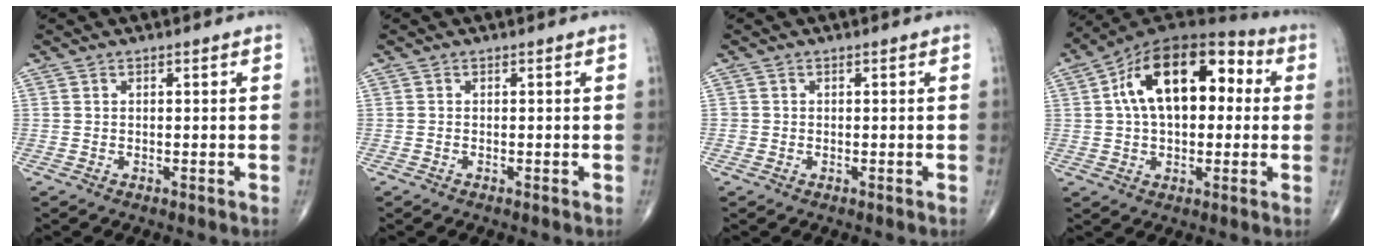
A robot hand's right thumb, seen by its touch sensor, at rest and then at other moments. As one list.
[{"total": 0.0}, {"total": 0.7, "force": [-0.1, 0.7, 0.0], "torque": [0.004, 0.005, -0.004]}, {"total": 19.4, "force": [3.4, 11.2, 15.5], "torque": [-0.225, 0.037, 0.044]}]